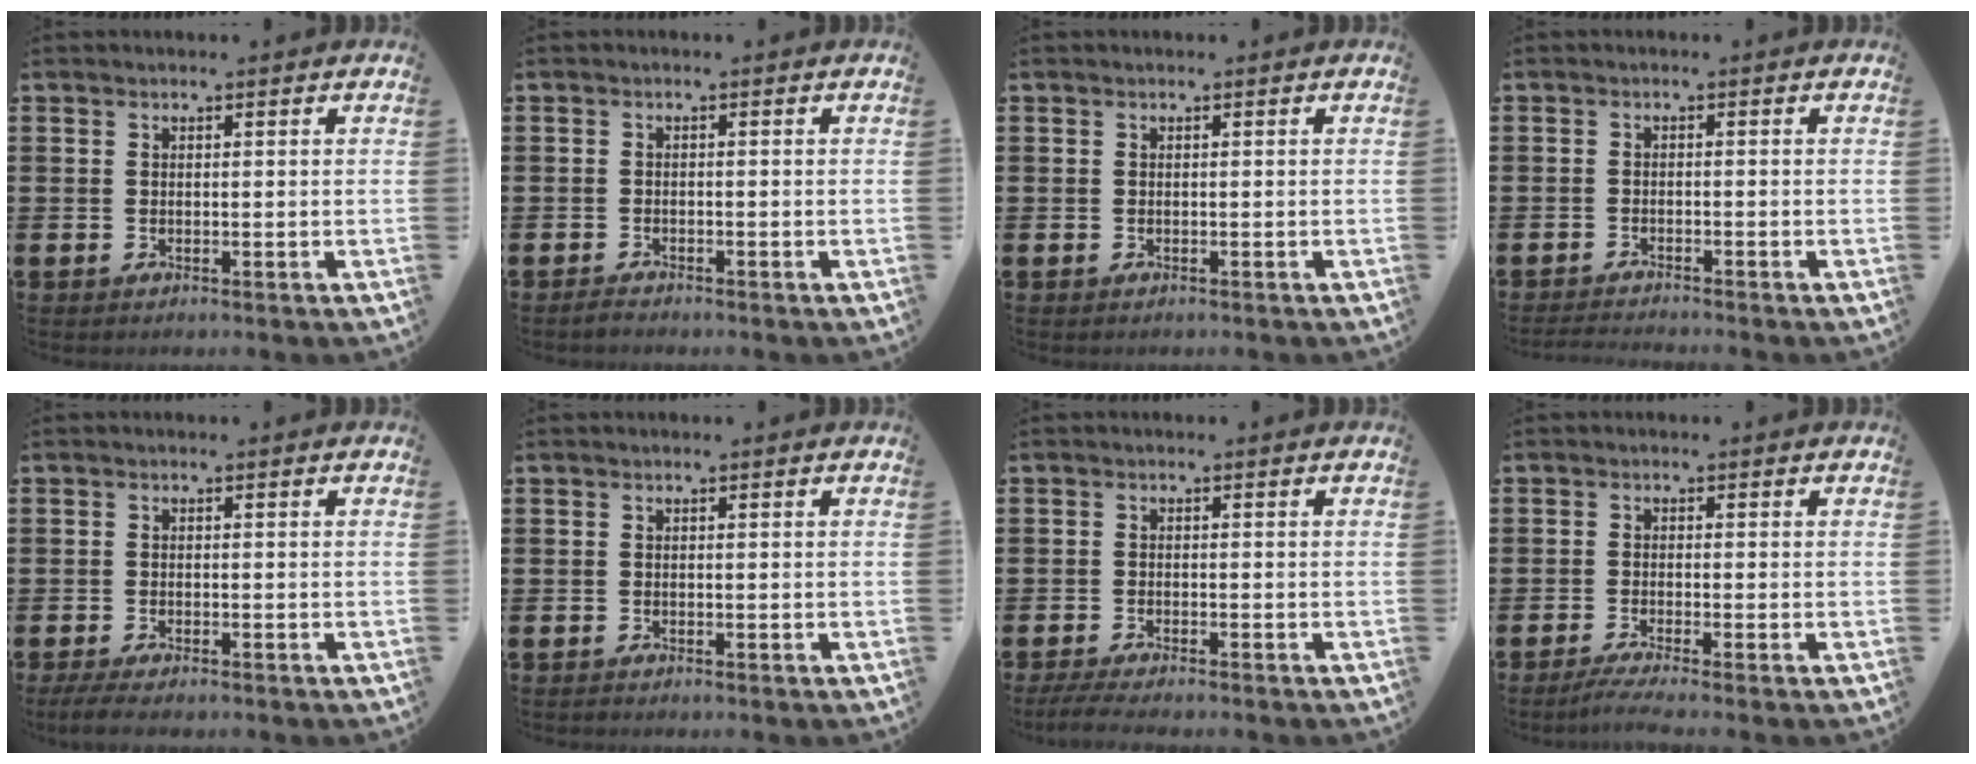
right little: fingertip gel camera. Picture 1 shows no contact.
{"total": 0.9, "force": [-0.8, 0.2, 0.3], "torque": [-0.007, -0.002, -0.017]}
{"total": 0.0}
{"total": 1.3, "force": [-1.2, -0.2, 0.2], "torque": [-0.003, -0.001, -0.024]}
{"total": 1.6, "force": [-1.2, 0.3, 1.0], "torque": [-0.026, -0.002, -0.026]}
{"total": 0.0}
{"total": 2.0, "force": [-1.6, 0.1, 1.1], "torque": [-0.018, 0.002, -0.030]}
{"total": 1.8, "force": [-1.3, -0.1, 1.3], "torque": [-0.021, 0.001, -0.024]}